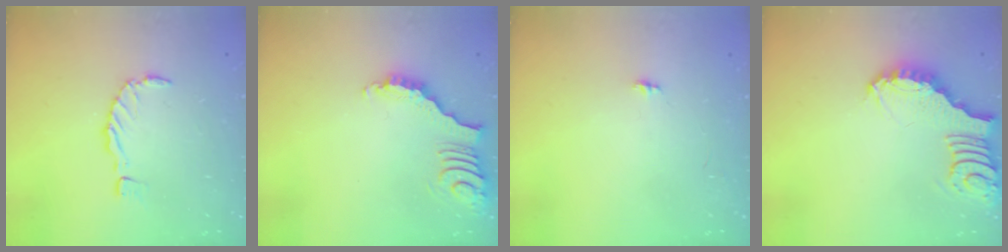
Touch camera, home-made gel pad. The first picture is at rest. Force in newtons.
{"total": 3.9, "press": 3.8, "slide": 0.7}
{"total": 3.3, "press": 3.3, "slide": 0.2}
{"total": 3.1, "press": 3.1, "slide": 0.6}